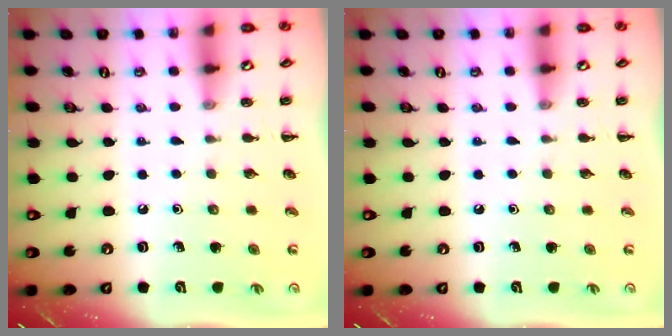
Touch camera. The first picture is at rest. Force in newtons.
{"total": 0.0}